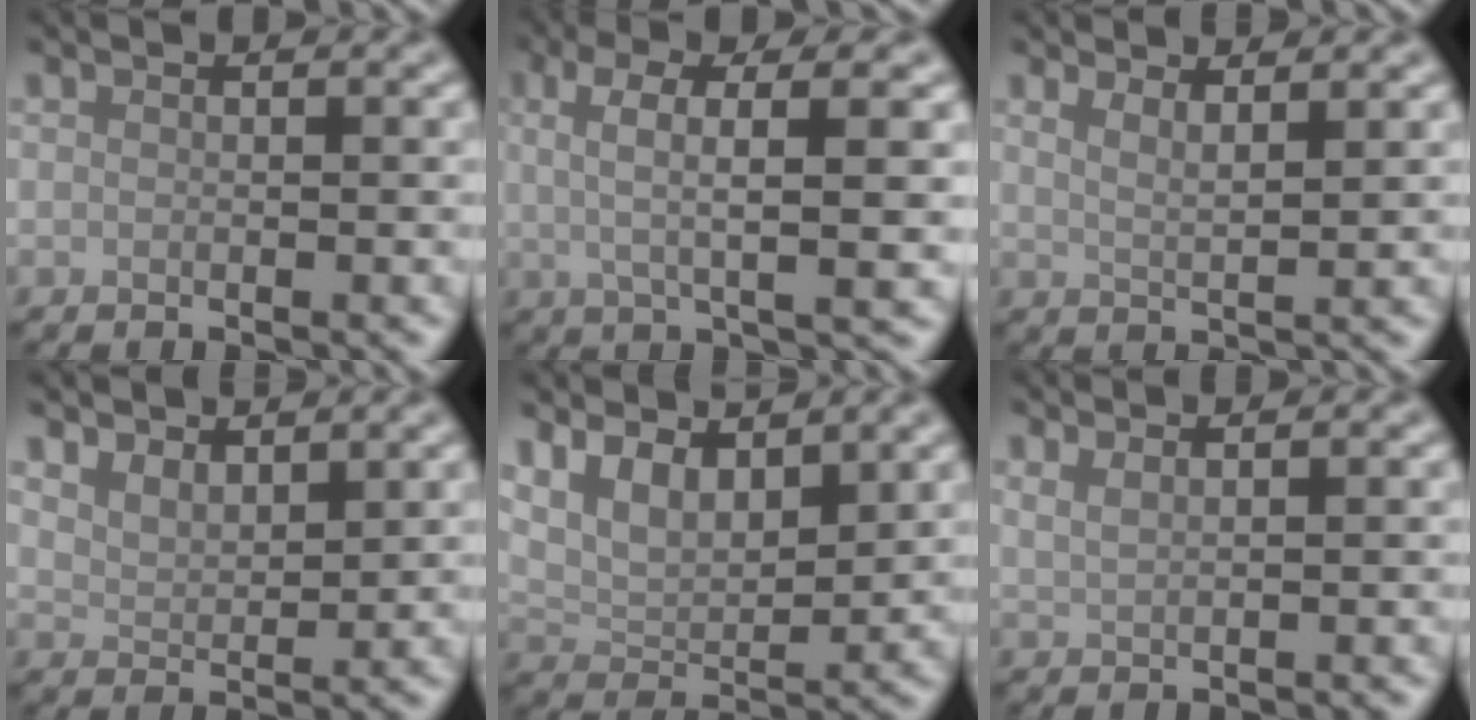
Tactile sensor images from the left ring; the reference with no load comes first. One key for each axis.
{"total": 5.6, "fx": 1.3, "fy": 1.4, "fz": 5.3, "tx": -0.088, "ty": 0.008, "tz": 0.018}
{"total": 2.5, "fx": 1.8, "fy": 0.7, "fz": 1.5, "tx": -0.013, "ty": 0.000, "tz": 0.024}
{"total": 3.0, "fx": 2.6, "fy": 1.1, "fz": 1.2, "tx": -0.023, "ty": 0.000, "tz": 0.047}
{"total": 5.4, "fx": 3.4, "fy": 2.6, "fz": 3.3, "tx": -0.067, "ty": -0.004, "tz": 0.059}
{"total": 2.0, "fx": 1.5, "fy": 0.8, "fz": 1.1, "tx": -0.010, "ty": 0.001, "tz": 0.017}